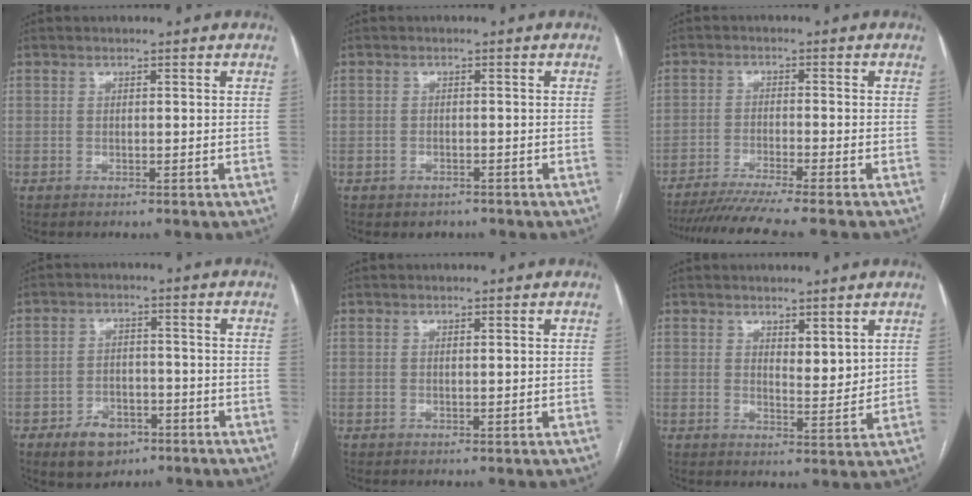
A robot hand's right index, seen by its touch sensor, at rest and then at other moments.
{"total": 1.9, "force": [-1.4, 1.3, 0.4], "torque": [-0.009, 0.003, -0.013]}
{"total": 10.2, "force": [-8.7, -1.5, 5.1], "torque": [-0.062, -0.029, -0.137]}
{"total": 6.3, "force": [-3.8, 4.0, 3.1], "torque": [-0.054, 0.004, -0.053]}
{"total": 0.0}
{"total": 3.5, "force": [2.3, 1.2, 2.3], "torque": [-0.037, -0.014, 0.044]}